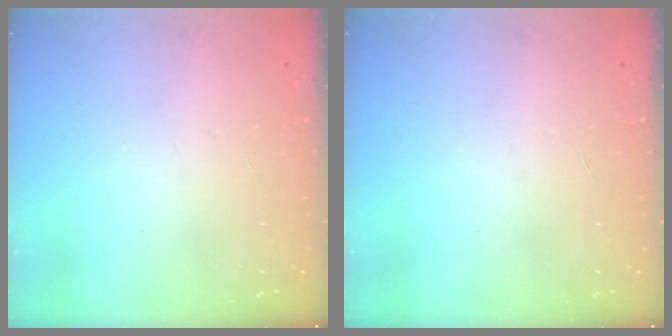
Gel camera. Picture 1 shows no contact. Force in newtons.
{"total": 0.0}